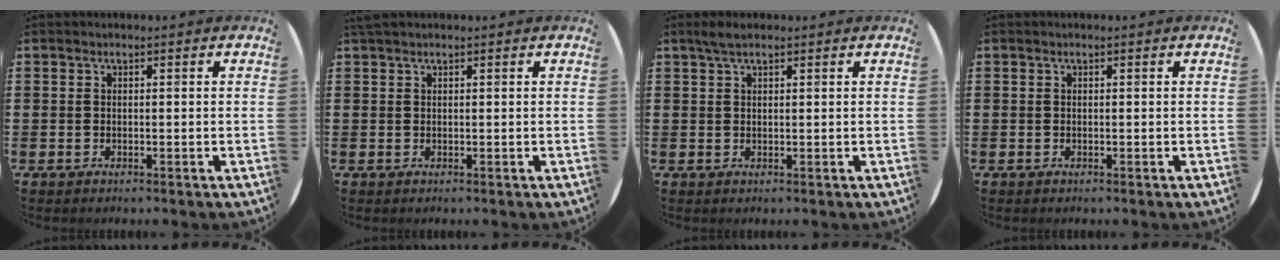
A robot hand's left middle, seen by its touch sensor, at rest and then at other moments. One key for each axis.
{"total": 0.5, "fx": 0.5, "fy": 0.0, "fz": 0.2, "tx": -0.003, "ty": 0.001, "tz": 0.009}
{"total": 1.9, "fx": 1.4, "fy": 0.4, "fz": 1.1, "tx": -0.023, "ty": 0.005, "tz": 0.025}
{"total": 0.0}